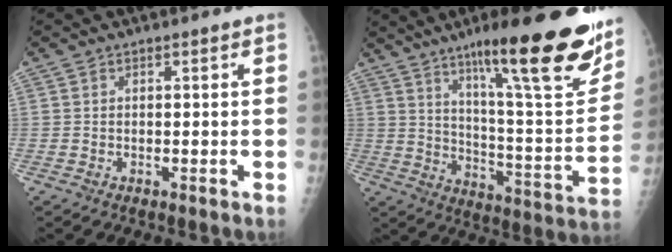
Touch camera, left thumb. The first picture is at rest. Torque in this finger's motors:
{"motor_torque": [1.23, 0.09, 1.42, -1.36, 0.23]}